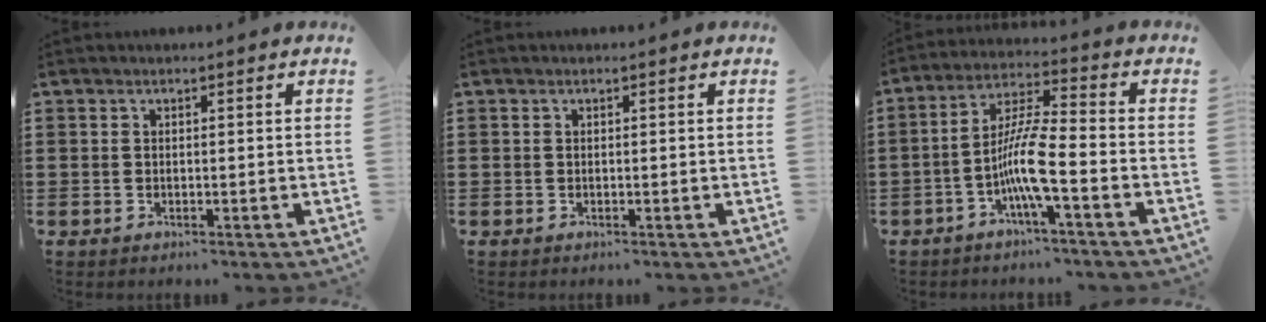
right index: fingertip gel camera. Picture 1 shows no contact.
{"total": 0.0}
{"total": 8.5, "force": [-3.4, 1.0, 7.8], "torque": [-0.164, -0.010, -0.070]}